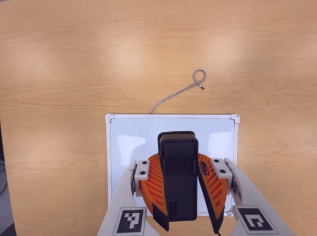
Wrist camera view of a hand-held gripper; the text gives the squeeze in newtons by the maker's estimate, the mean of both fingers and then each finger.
{"total": 10.4, "left": 10.1, "right": 10.7}